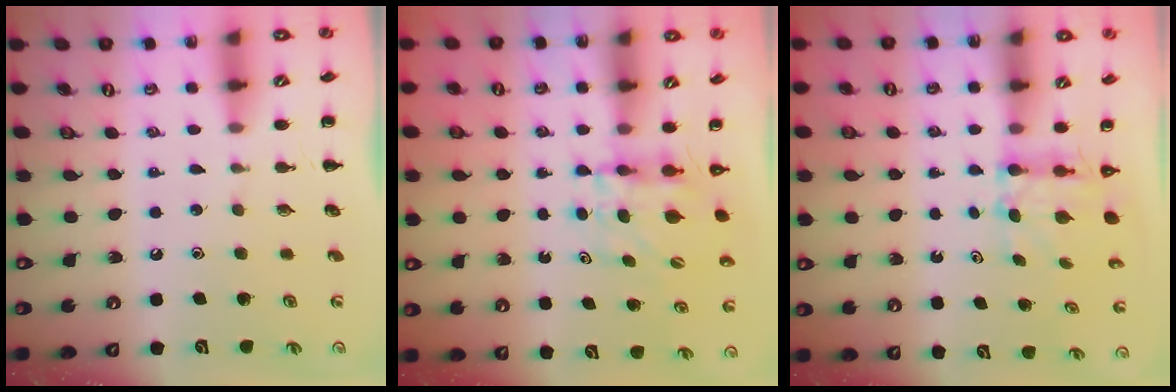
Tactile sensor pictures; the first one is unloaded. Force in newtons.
{"total": 4.9, "press": 4.9, "slide": 0.1}
{"total": 5.1, "press": 5.1, "slide": 0.5}